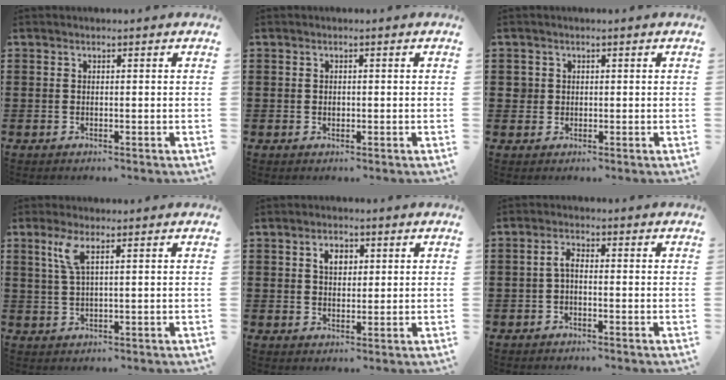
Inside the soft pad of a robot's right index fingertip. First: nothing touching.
{"total": 0.7, "force": [0.1, 0.5, 0.4], "torque": [-0.010, 0.002, 0.001]}
{"total": 1.6, "force": [0.3, 1.5, 0.3], "torque": [-0.012, 0.008, 0.006]}
{"total": 3.9, "force": [1.8, 0.8, 3.4], "torque": [-0.074, 0.005, 0.028]}
{"total": 3.0, "force": [1.0, 2.1, 1.9], "torque": [-0.037, 0.008, 0.015]}
{"total": 2.1, "force": [-0.7, 0.8, 1.8], "torque": [-0.043, 0.002, -0.017]}